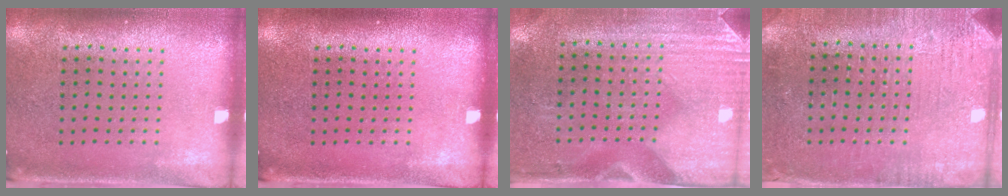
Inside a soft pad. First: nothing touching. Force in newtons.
{"total": 0.0}
{"total": 2.9, "press": 2.5, "slide": 1.5}
{"total": 3.0, "press": 2.8, "slide": 1.2}